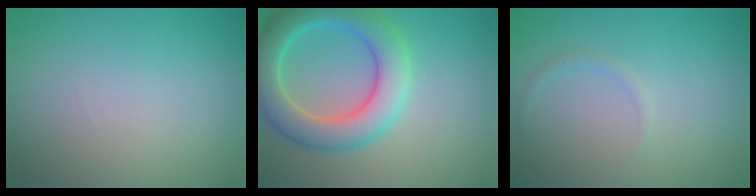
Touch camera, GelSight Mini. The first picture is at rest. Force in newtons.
{"total": 6.2, "press": 6.2, "slide": 0.1}
{"total": 0.6, "press": 0.6, "slide": 0.1}